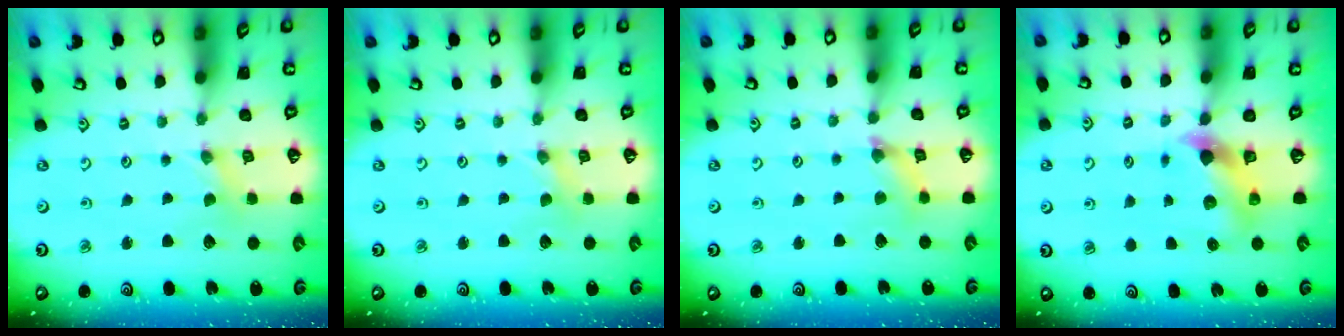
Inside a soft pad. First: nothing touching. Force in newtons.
{"total": 0.0}
{"total": 3.8, "press": 3.7, "slide": 0.3}
{"total": 7.0, "press": 7.0, "slide": 0.7}